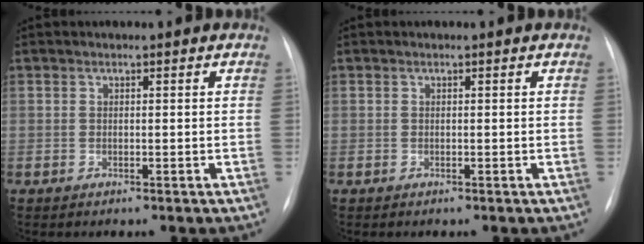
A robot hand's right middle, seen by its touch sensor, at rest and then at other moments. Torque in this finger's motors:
{"motor_torque": [0.05, -0.03, 0.01, 0.00]}